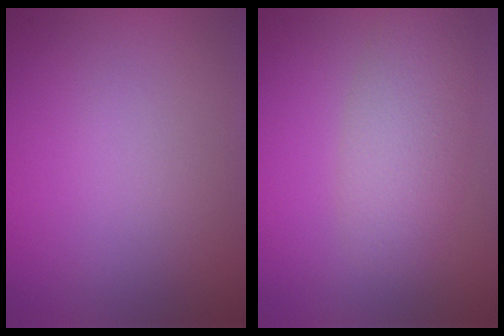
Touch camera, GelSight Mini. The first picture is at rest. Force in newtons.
{"total": 4.2, "press": 4.2, "slide": 0.2}